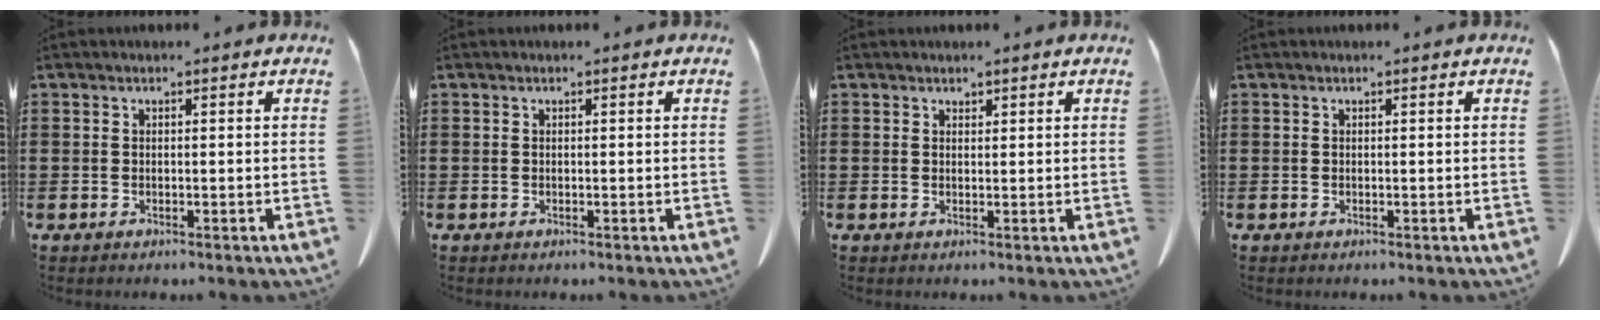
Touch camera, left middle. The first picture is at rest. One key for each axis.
{"total": 0.0}
{"total": 0.8, "fx": 0.8, "fy": 0.3, "fz": 0.0, "tx": -0.001, "ty": 0.000, "tz": 0.015}
{"total": 0.0}